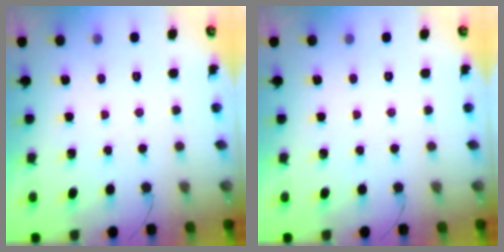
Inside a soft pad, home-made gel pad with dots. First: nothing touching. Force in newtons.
{"total": 0.0}